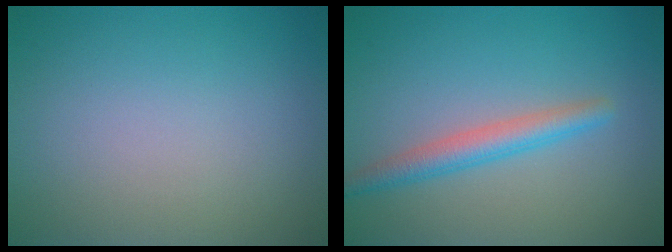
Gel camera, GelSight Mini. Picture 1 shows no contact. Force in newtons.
{"total": 2.8, "press": 2.8, "slide": 0.1}